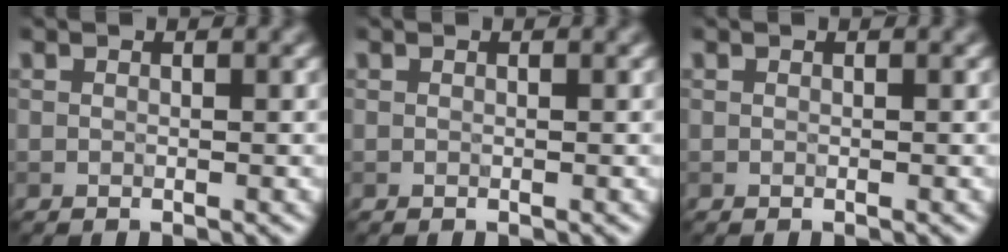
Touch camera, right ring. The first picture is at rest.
{"total": 0.0}
{"total": 0.0}